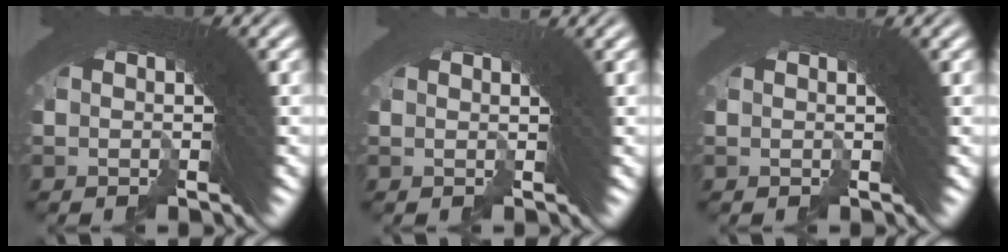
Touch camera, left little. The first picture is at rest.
{"total": 1.4, "force": [0.9, -1.0, 0.1], "torque": [0.008, 0.008, 0.015]}
{"total": 0.8, "force": [0.5, -0.6, -0.1], "torque": [0.004, 0.005, 0.009]}